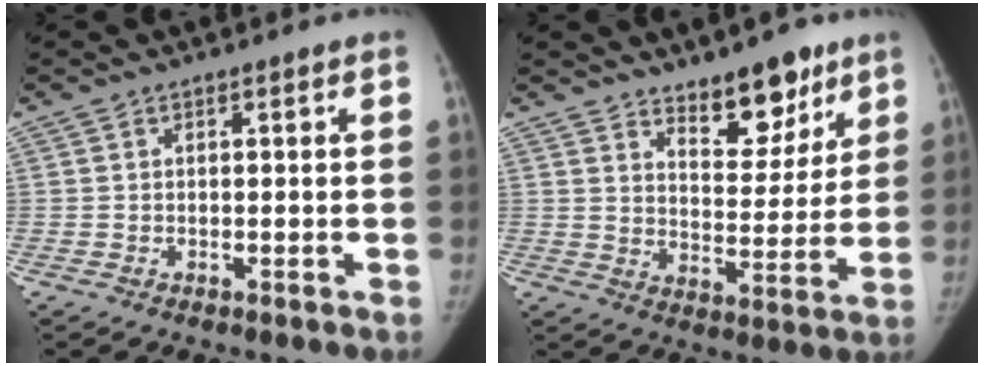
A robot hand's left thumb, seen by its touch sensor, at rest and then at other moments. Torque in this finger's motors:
{"motor_torque": [0.27, -0.02, 0.21, 0.19, 0.02]}